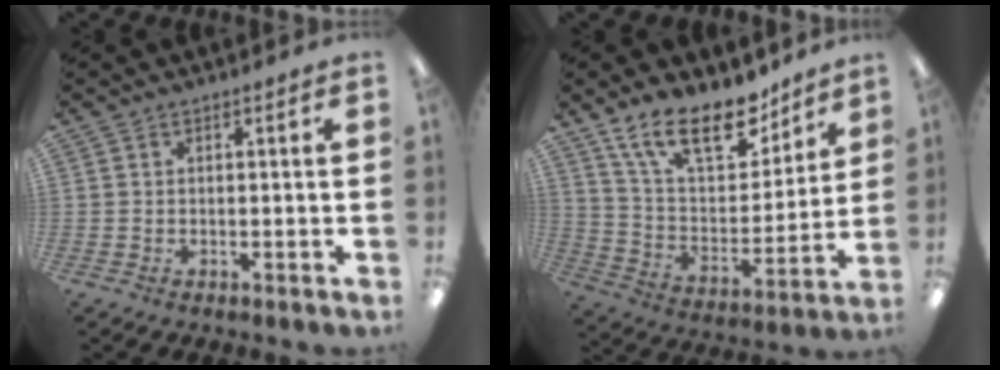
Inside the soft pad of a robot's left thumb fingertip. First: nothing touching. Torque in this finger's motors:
{"motor_torque": [0.17, 0.15, 1.45, -1.33, 0.24]}